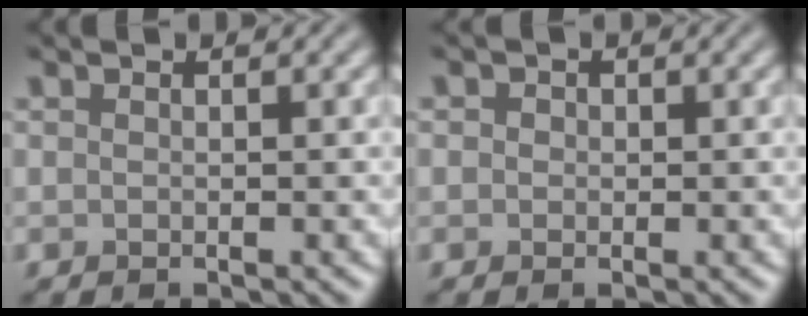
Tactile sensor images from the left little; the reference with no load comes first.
{"total": 1.0, "force": [0.3, 0.9, 0.3], "torque": [0.005, 0.002, -0.006]}